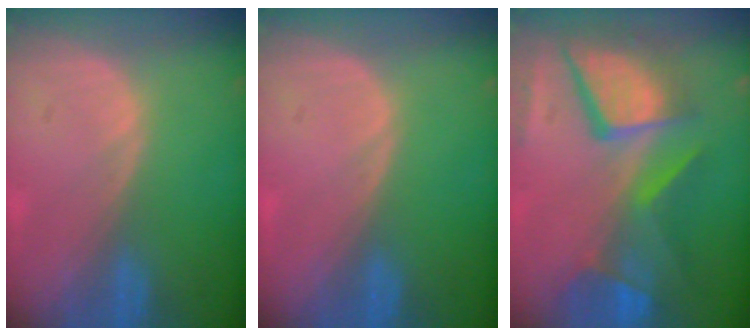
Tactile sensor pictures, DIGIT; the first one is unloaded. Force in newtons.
{"total": 0.0}
{"total": 12.4, "press": 10.2, "slide": 7.0}